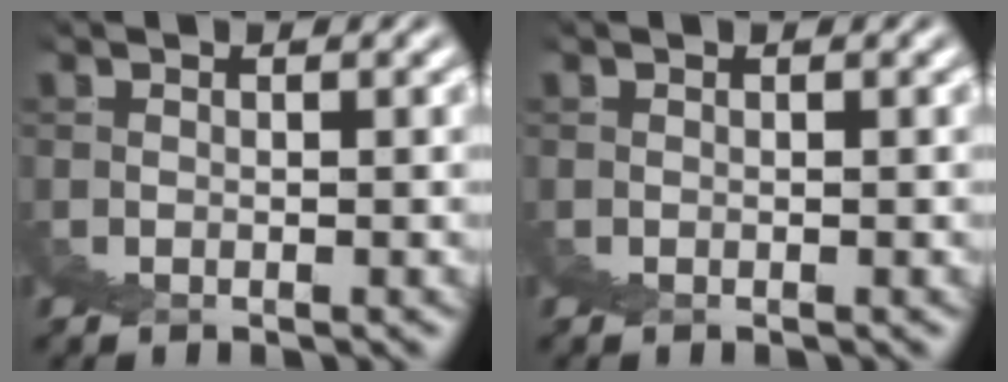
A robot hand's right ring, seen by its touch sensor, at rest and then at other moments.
{"total": 0.0}